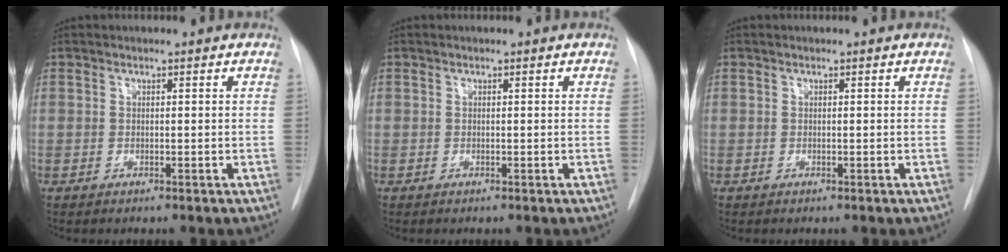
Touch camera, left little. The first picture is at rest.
{"total": 0.0}
{"total": 0.0}